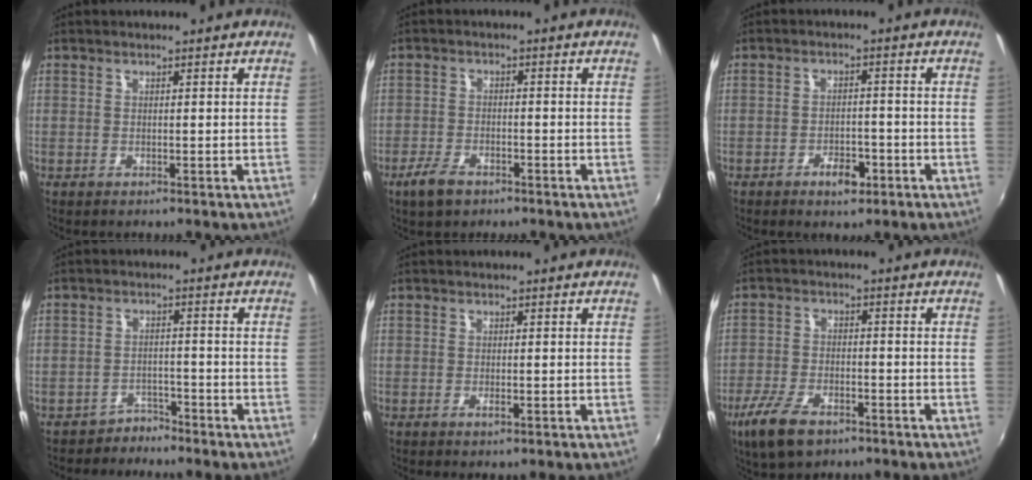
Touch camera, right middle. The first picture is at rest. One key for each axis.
{"total": 5.0, "fx": -3.4, "fy": 2.3, "fz": 2.7, "tx": -0.075, "ty": -0.008, "tz": -0.063}
{"total": 4.3, "fx": -2.7, "fy": 2.2, "fz": 2.5, "tx": -0.052, "ty": -0.004, "tz": -0.039}
{"total": 3.1, "fx": -2.5, "fy": 1.6, "fz": -0.8, "tx": 0.014, "ty": 0.013, "tz": -0.046}
{"total": 1.1, "fx": -0.4, "fy": 0.4, "fz": 1.0, "tx": -0.018, "ty": -0.002, "tz": -0.006}
{"total": 9.6, "fx": -6.2, "fy": 4.4, "fz": 5.9, "tx": -0.148, "ty": -0.025, "tz": -0.115}